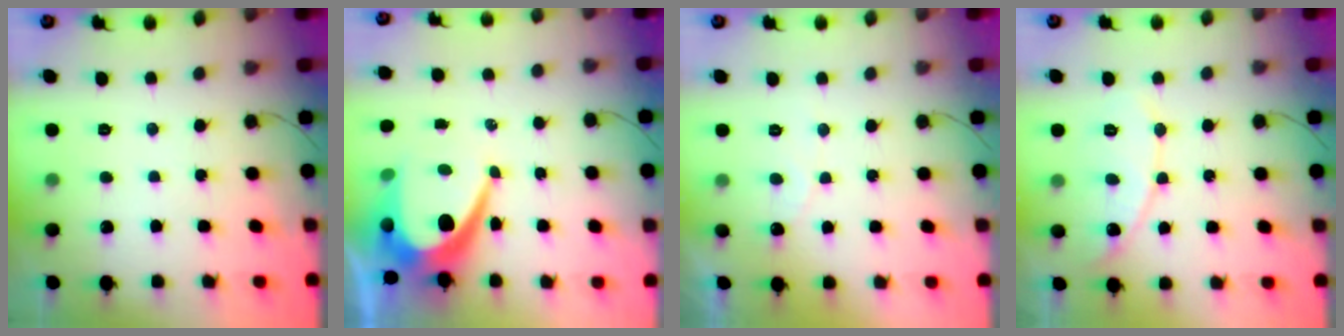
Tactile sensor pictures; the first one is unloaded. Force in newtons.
{"total": 11.8, "press": 11.7, "slide": 1.1}
{"total": 4.1, "press": 4.1, "slide": 0.4}
{"total": 9.2, "press": 9.2, "slide": 0.9}